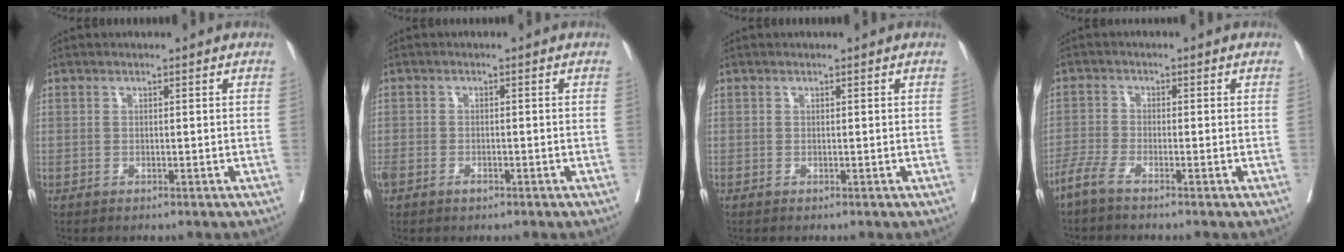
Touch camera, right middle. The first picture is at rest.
{"total": 2.8, "force": [-1.6, 1.8, 1.5], "torque": [-0.037, 0.004, -0.022]}
{"total": 0.0}
{"total": 2.8, "force": [-2.3, -0.1, 1.6], "torque": [-0.044, -0.004, -0.054]}